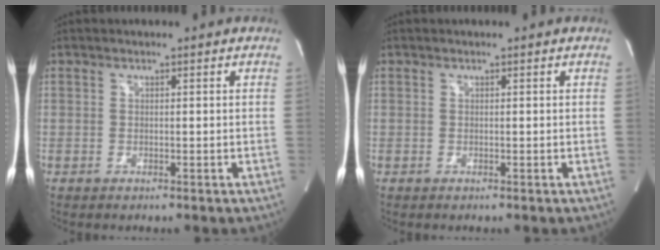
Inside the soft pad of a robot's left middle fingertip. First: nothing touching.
{"total": 0.0}